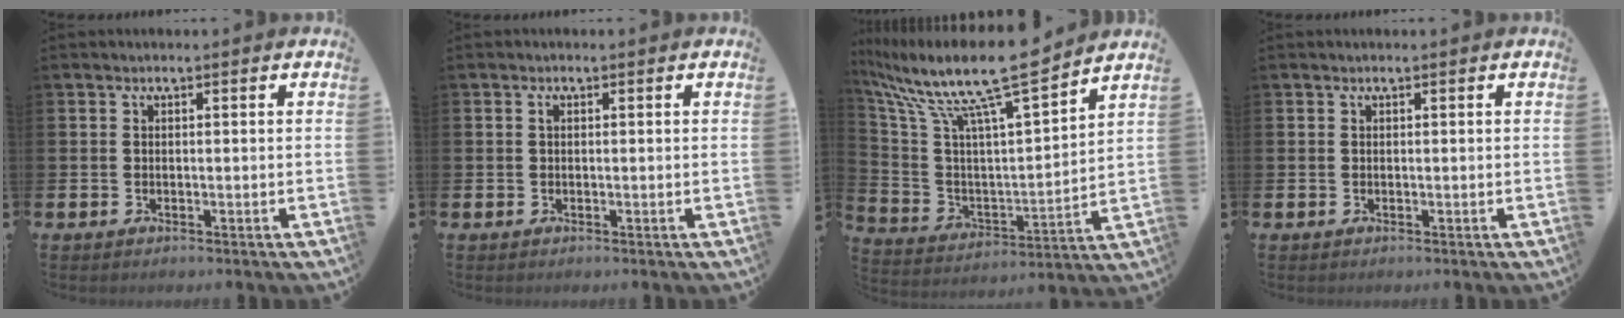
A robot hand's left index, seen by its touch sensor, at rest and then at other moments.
{"total": 0.6, "force": [0.2, 0.3, 0.5], "torque": [-0.010, 0.004, 0.002]}
{"total": 13.7, "force": [11.4, 1.4, 7.5], "torque": [-0.180, -0.078, 0.192]}
{"total": 0.0}